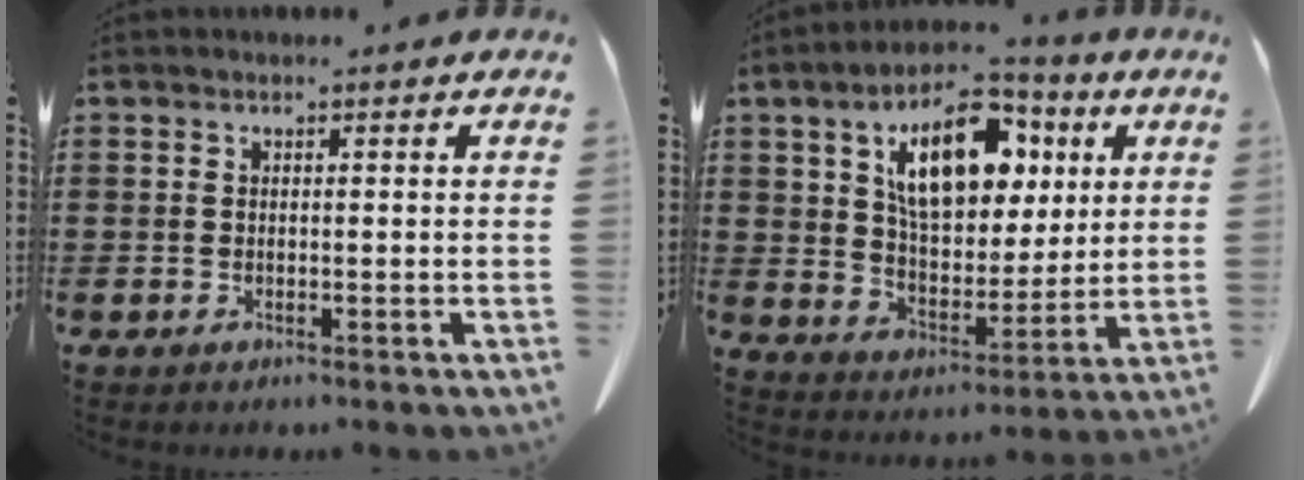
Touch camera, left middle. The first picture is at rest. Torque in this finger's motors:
{"motor_torque": [2.14, 0.00, 1.05, 0.21]}